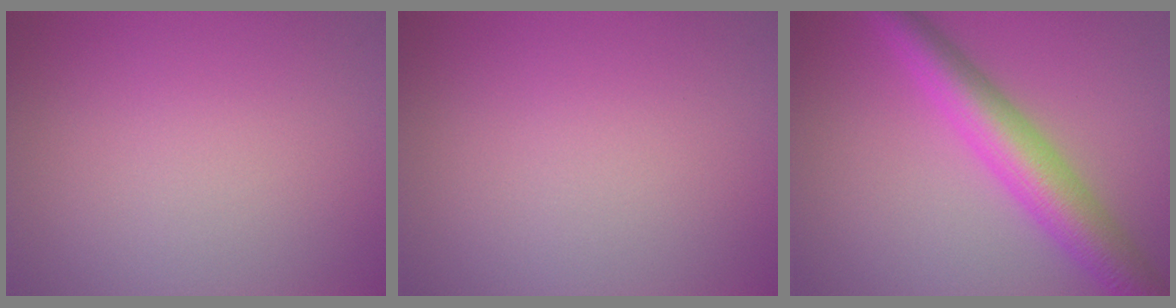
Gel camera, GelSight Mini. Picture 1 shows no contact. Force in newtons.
{"total": 0.0}
{"total": 6.3, "press": 6.3, "slide": 0.1}